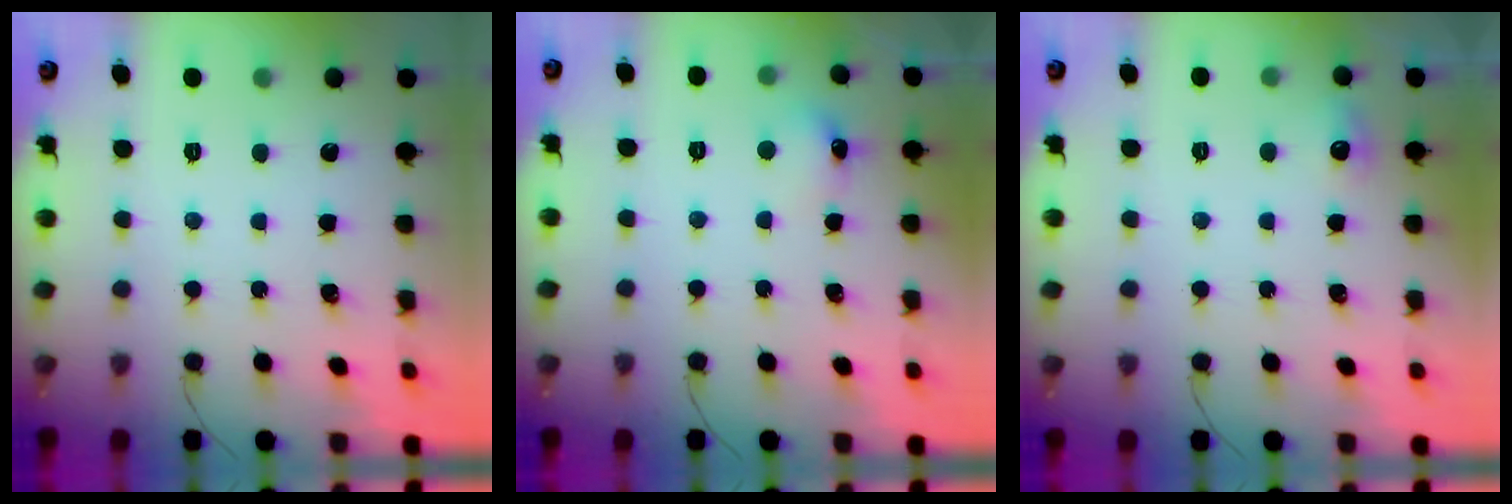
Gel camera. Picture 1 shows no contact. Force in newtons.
{"total": 7.0, "press": 6.9, "slide": 1.4}
{"total": 12.3, "press": 5.1, "slide": 11.2}